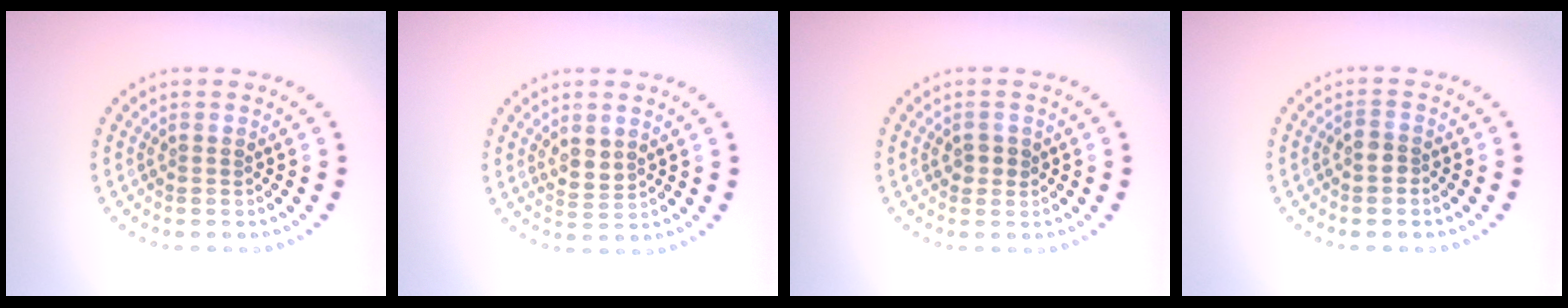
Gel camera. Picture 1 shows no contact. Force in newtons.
{"total": 1.9, "press": 1.6, "slide": 1.1}
{"total": 1.3, "press": 1.2, "slide": 0.5}
{"total": 1.4, "press": 1.2, "slide": 0.7}